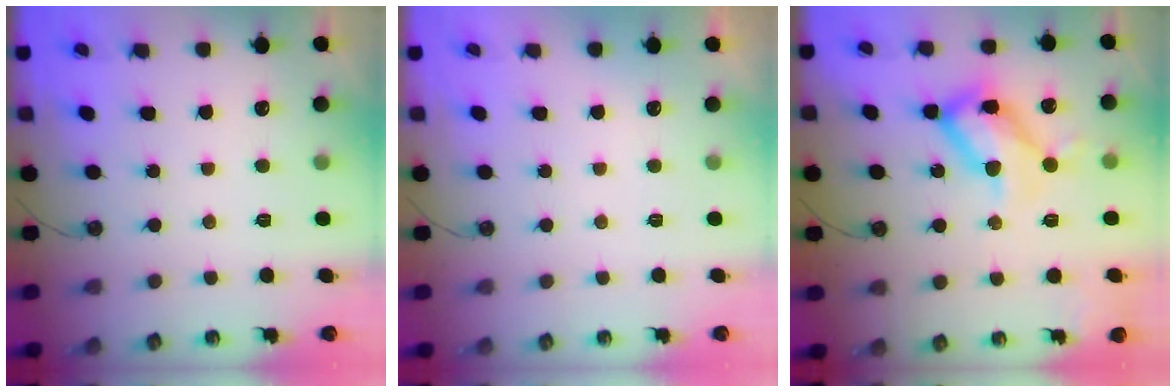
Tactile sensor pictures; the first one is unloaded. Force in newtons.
{"total": 0.0}
{"total": 19.9, "press": 19.9, "slide": 1.7}